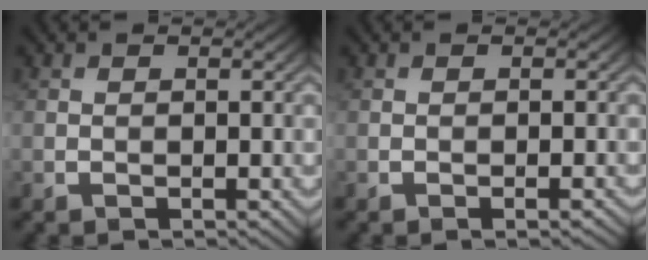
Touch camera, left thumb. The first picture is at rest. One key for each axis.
{"total": 0.9, "fx": -0.6, "fy": 0.0, "fz": 0.7, "tx": -0.011, "ty": 0.001, "tz": -0.010}